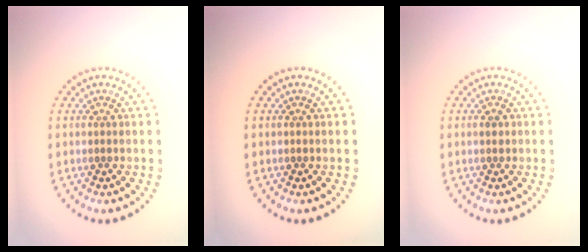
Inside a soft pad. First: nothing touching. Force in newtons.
{"total": 0.0}
{"total": 1.0, "press": 1.0, "slide": 0.1}